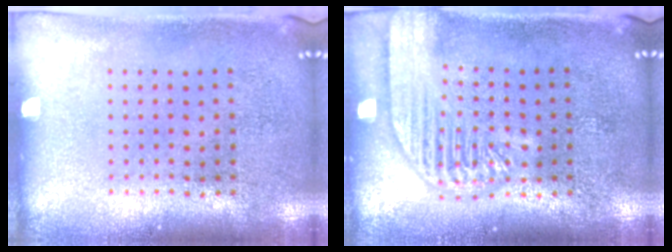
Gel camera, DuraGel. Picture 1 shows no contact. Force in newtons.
{"total": 3.7, "press": 3.7, "slide": 0.4}